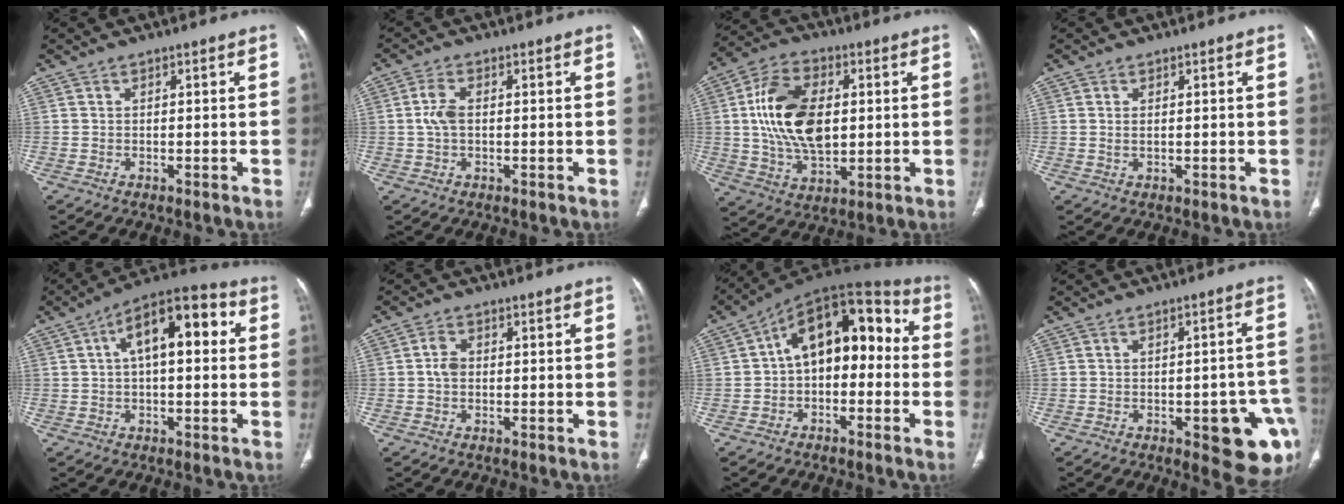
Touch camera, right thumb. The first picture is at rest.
{"total": 3.6, "force": [0.1, 1.9, 3.1], "torque": [-0.073, 0.005, -0.002]}
{"total": 16.8, "force": [2.0, 10.0, 13.3], "torque": [-0.233, 0.001, 0.038]}
{"total": 1.0, "force": [0.2, 0.4, 0.9], "torque": [-0.023, 0.000, 0.008]}
{"total": 13.7, "force": [3.0, 6.3, 11.8], "torque": [-0.167, 0.036, 0.038]}
{"total": 2.5, "force": [-0.1, 1.7, 1.8], "torque": [-0.034, 0.005, -0.006]}
{"total": 14.9, "force": [0.0, 9.2, 11.7], "torque": [-0.127, 0.054, -0.015]}
{"total": 12.7, "force": [-4.5, 4.7, 10.9], "torque": [-0.097, 0.020, -0.041]}